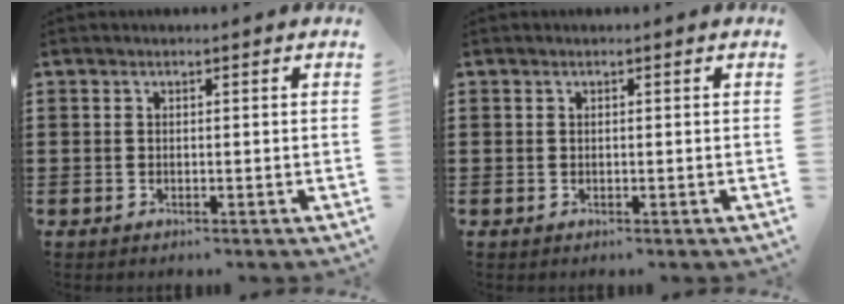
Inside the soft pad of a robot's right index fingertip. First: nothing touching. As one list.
[{"total": 0.0}]